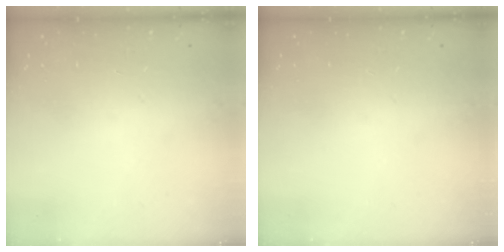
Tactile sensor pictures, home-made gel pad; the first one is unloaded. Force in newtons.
{"total": 0.0}